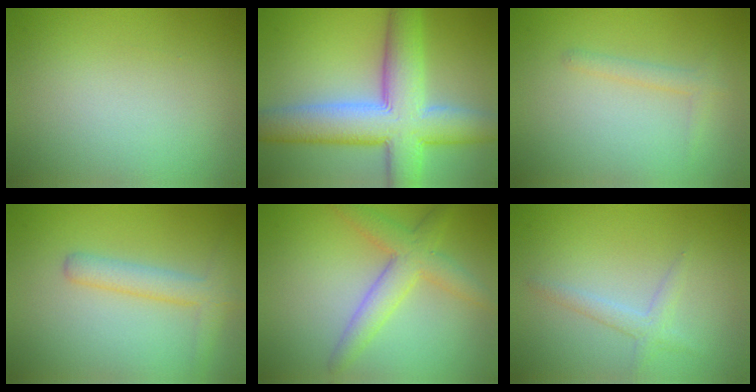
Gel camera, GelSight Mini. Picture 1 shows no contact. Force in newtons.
{"total": 10.0, "press": 10.0, "slide": 0.5}
{"total": 1.3, "press": 1.3, "slide": 0.0}
{"total": 2.9, "press": 2.9, "slide": 0.2}
{"total": 4.0, "press": 4.0, "slide": 0.0}
{"total": 1.6, "press": 1.6, "slide": 0.1}